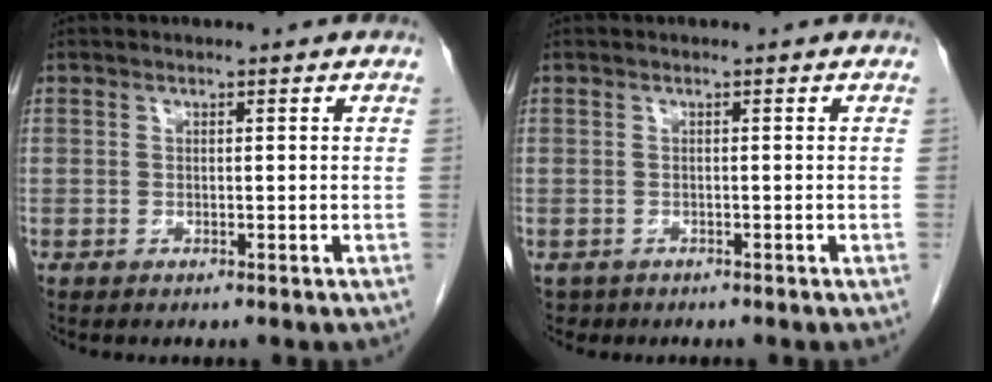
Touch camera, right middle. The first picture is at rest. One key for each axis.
{"total": 1.6, "fx": -1.2, "fy": 1.1, "fz": 0.1, "tx": -0.012, "ty": -0.001, "tz": -0.018}